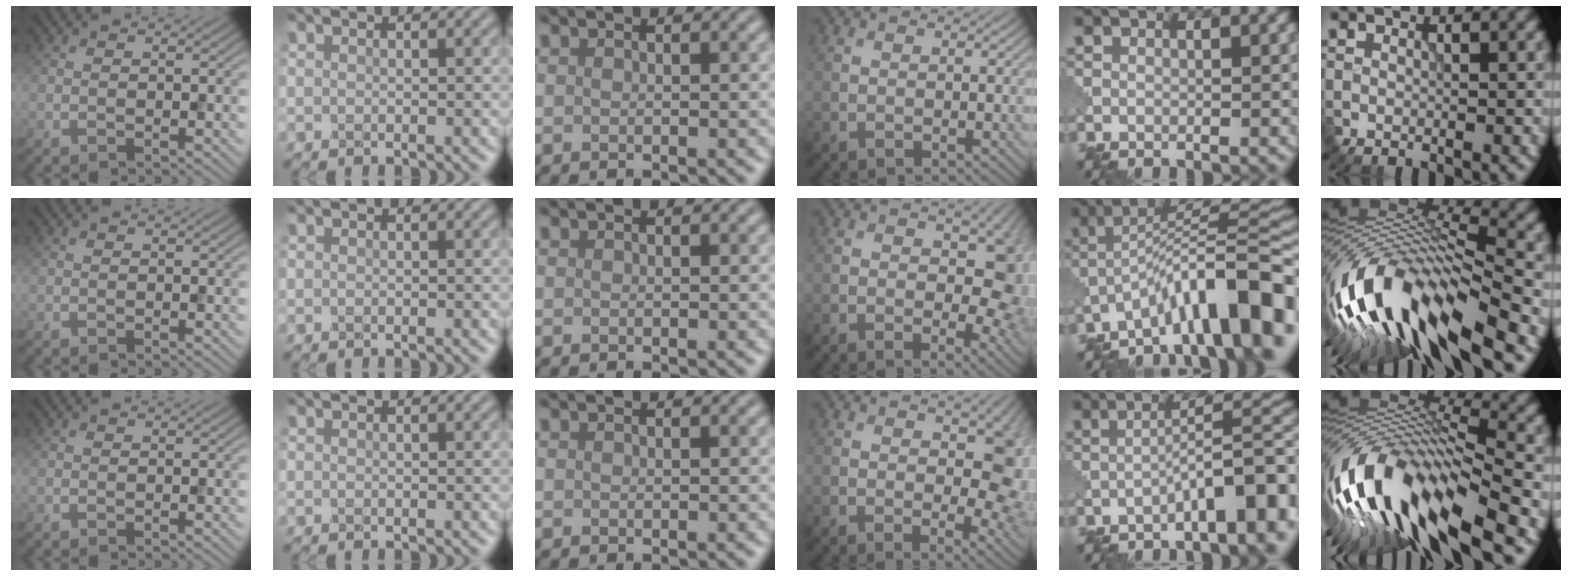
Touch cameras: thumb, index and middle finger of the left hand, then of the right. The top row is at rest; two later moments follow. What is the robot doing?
{"motion": "shake", "object": "medicine bottle"}